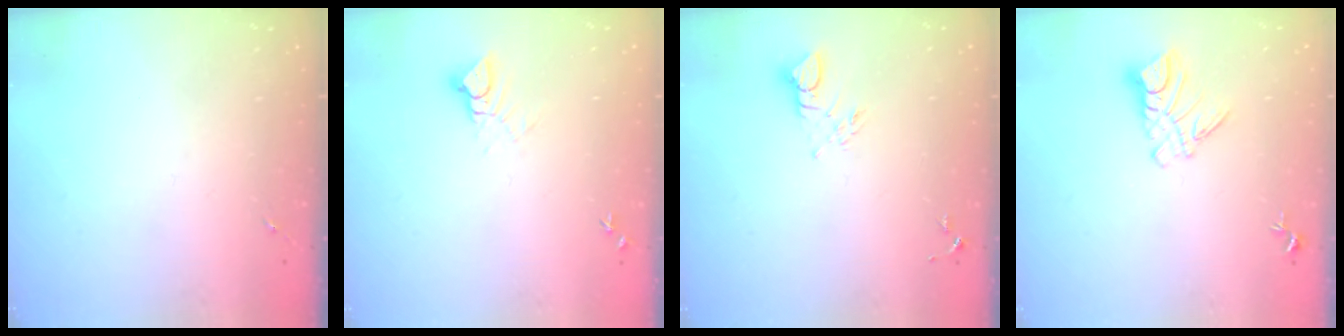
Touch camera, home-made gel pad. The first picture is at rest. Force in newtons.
{"total": 4.0, "press": 3.9, "slide": 0.4}
{"total": 3.8, "press": 3.8, "slide": 0.3}
{"total": 9.2, "press": 9.2, "slide": 0.9}